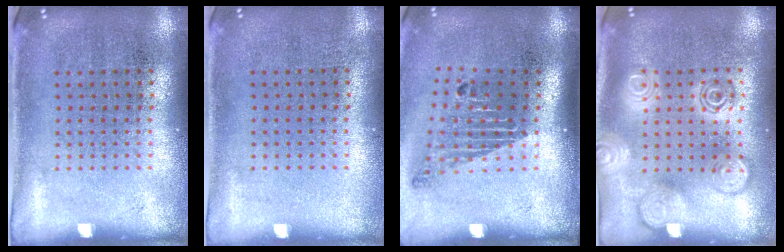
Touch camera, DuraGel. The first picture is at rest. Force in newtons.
{"total": 0.0}
{"total": 1.8, "press": 1.2, "slide": 1.3}
{"total": 2.6, "press": 2.6, "slide": 0.3}